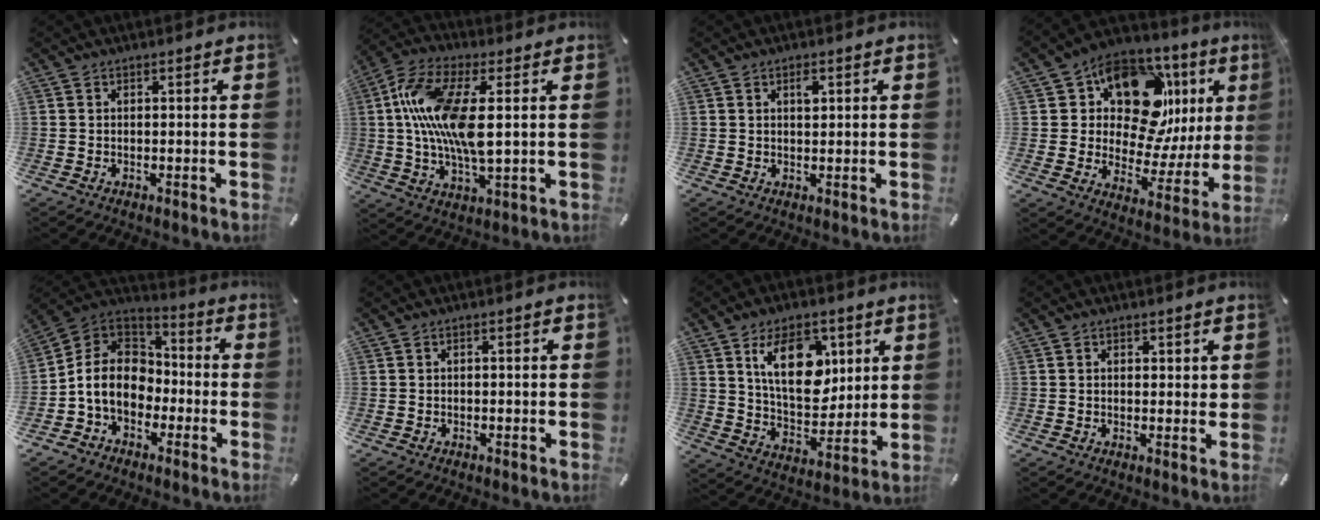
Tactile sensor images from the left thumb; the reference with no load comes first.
{"total": 16.0, "force": [2.3, 6.1, 14.6], "torque": [-0.308, -0.011, 0.036]}
{"total": 2.0, "force": [0.9, 1.1, 1.5], "torque": [-0.016, -0.004, 0.011]}
{"total": 17.0, "force": [9.1, 10.4, 10.0], "torque": [-0.144, -0.069, 0.155]}
{"total": 11.2, "force": [-3.3, 9.3, 5.3], "torque": [-0.138, 0.021, -0.063]}
{"total": 0.8, "force": [-0.2, 0.5, 0.7], "torque": [-0.012, 0.003, -0.005]}
{"total": 16.6, "force": [6.9, 10.1, 11.1], "torque": [-0.185, -0.009, 0.125]}
{"total": 1.6, "force": [0.7, 1.1, 1.0], "torque": [-0.012, 0.001, 0.010]}